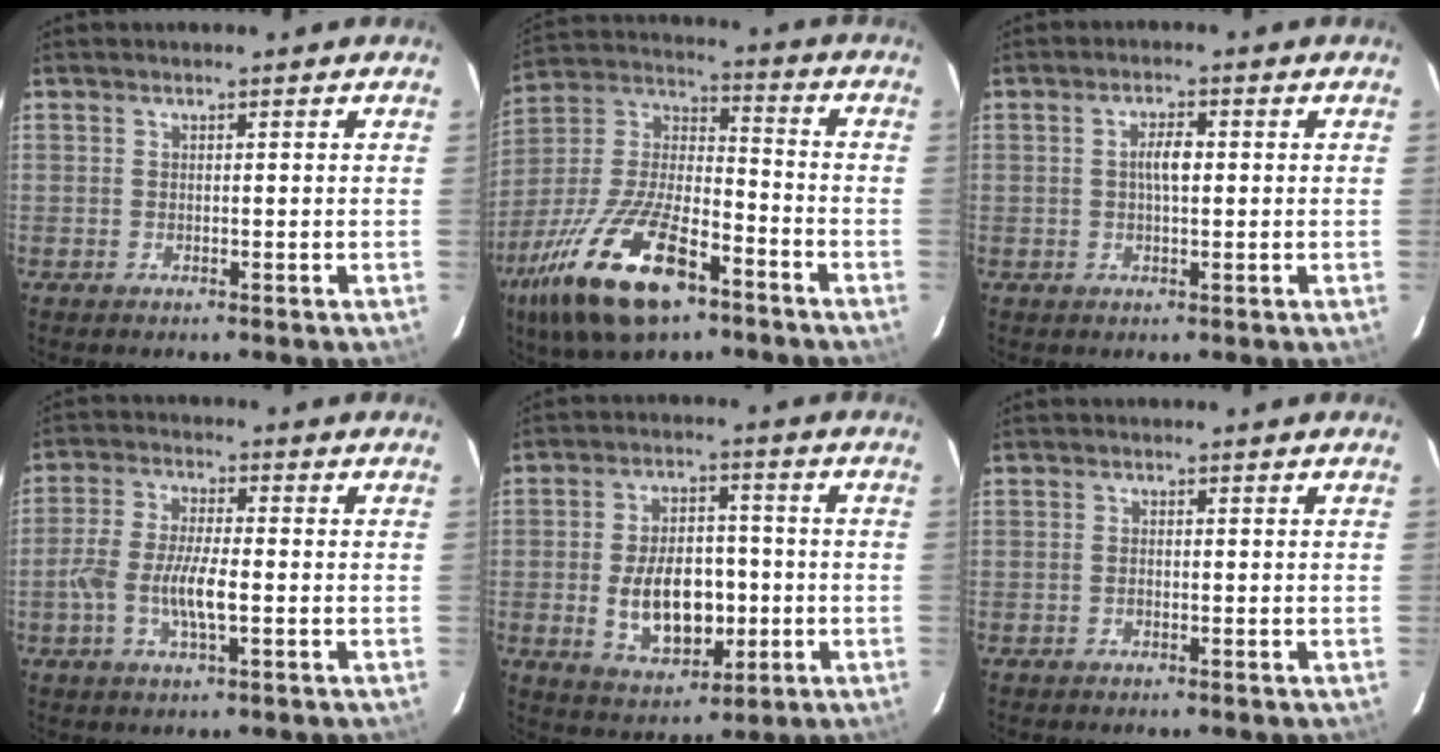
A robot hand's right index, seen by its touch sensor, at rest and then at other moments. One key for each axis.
{"total": 22.8, "fx": -12.9, "fy": 9.1, "fz": 16.4, "tx": -0.340, "ty": -0.027, "tz": -0.230}
{"total": 3.2, "fx": 0.2, "fy": 1.2, "fz": 3.0, "tx": -0.055, "ty": 0.006, "tz": 0.004}
{"total": 8.3, "fx": -2.1, "fy": 2.4, "fz": 7.6, "tx": -0.156, "ty": 0.000, "tz": -0.042}
{"total": 12.9, "fx": -2.2, "fy": 7.6, "fz": 10.1, "tx": -0.193, "ty": 0.010, "tz": -0.018}
{"total": 0.8, "fx": -0.3, "fy": 0.5, "fz": 0.6, "tx": -0.013, "ty": 0.002, "tz": -0.007}